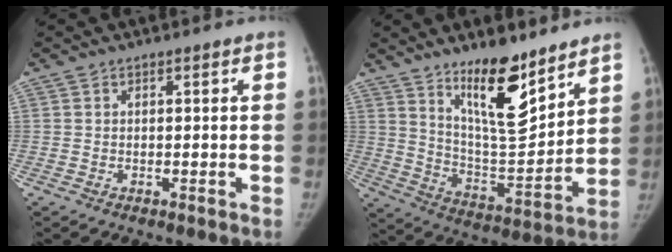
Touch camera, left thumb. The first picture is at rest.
{"total": 15.2, "force": [10.5, 4.6, 10.0], "torque": [-0.126, -0.090, 0.188]}